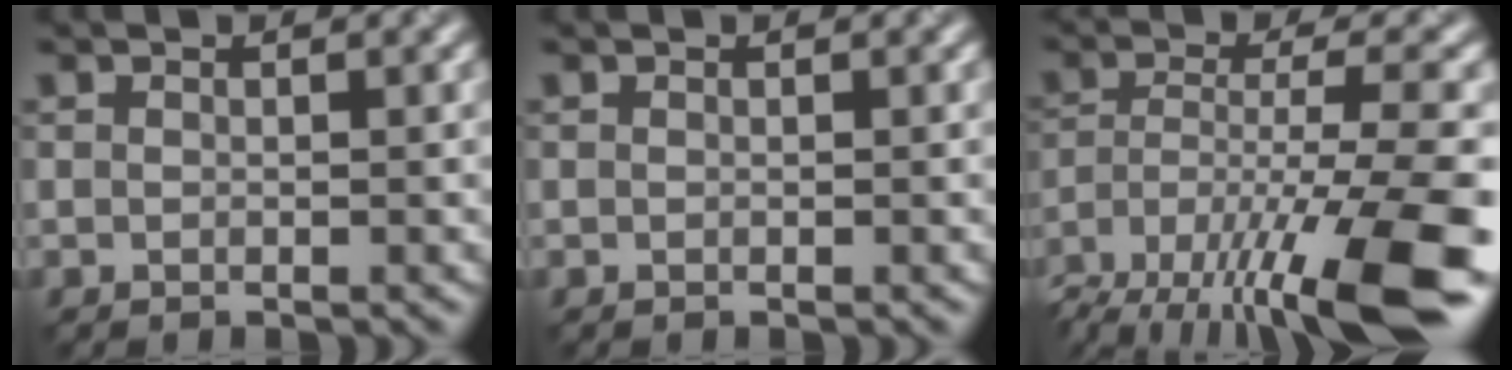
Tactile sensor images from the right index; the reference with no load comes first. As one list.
[{"total": 0.0}, {"total": 13.0, "force": [-8.5, 3.6, 9.1], "torque": [-0.176, -0.007, -0.125]}]